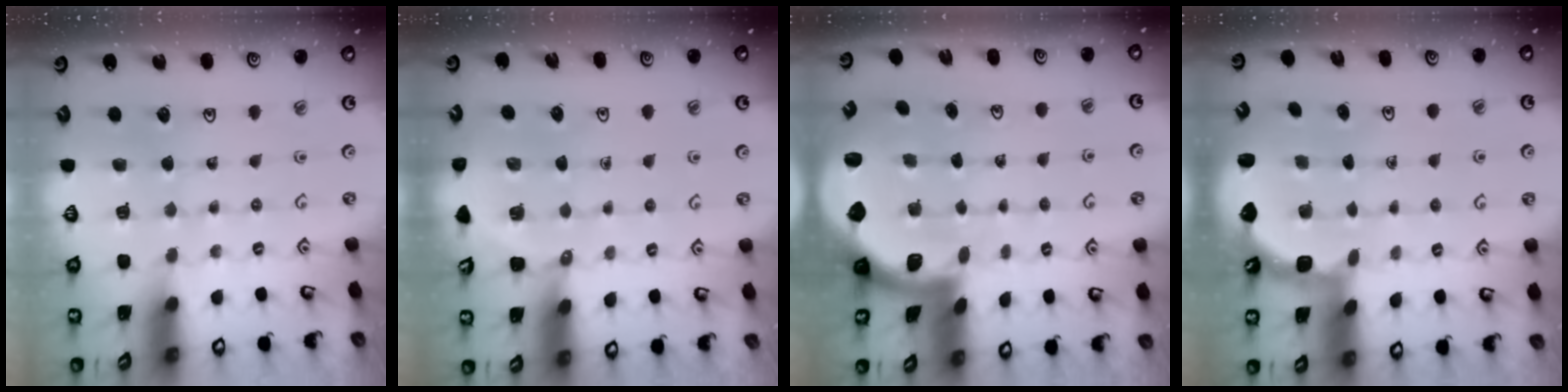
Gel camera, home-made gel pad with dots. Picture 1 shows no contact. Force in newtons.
{"total": 2.7, "press": 2.7, "slide": 0.2}
{"total": 1.9, "press": 1.8, "slide": 0.5}
{"total": 2.3, "press": 1.8, "slide": 1.3}